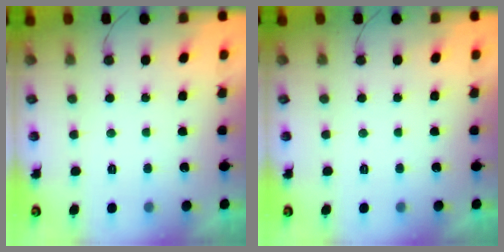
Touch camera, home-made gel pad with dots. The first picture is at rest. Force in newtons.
{"total": 0.0}